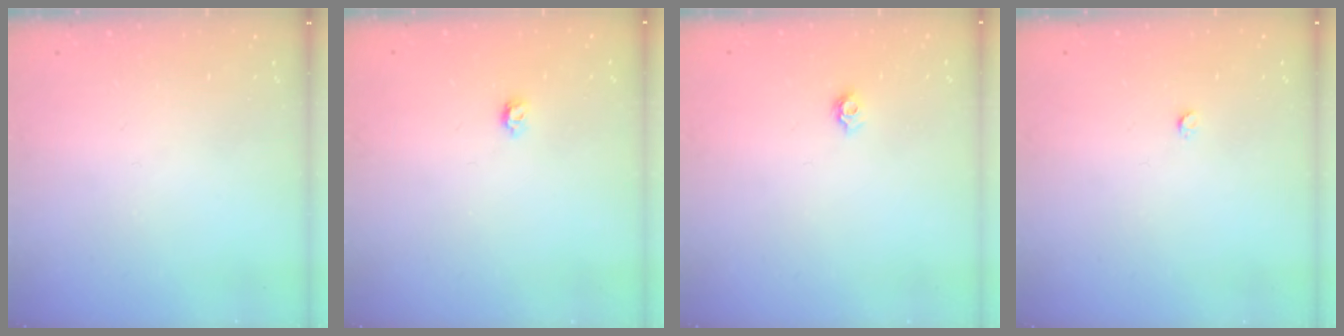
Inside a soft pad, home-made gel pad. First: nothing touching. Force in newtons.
{"total": 3.8, "press": 3.7, "slide": 0.6}
{"total": 4.6, "press": 4.6, "slide": 0.6}
{"total": 2.4, "press": 2.4, "slide": 0.3}